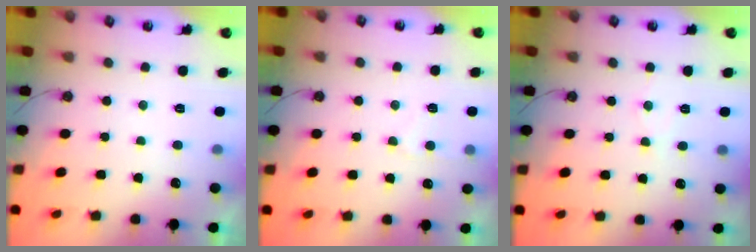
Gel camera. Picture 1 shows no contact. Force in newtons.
{"total": 5.5, "press": 5.5, "slide": 0.6}
{"total": 6.6, "press": 6.6, "slide": 0.5}